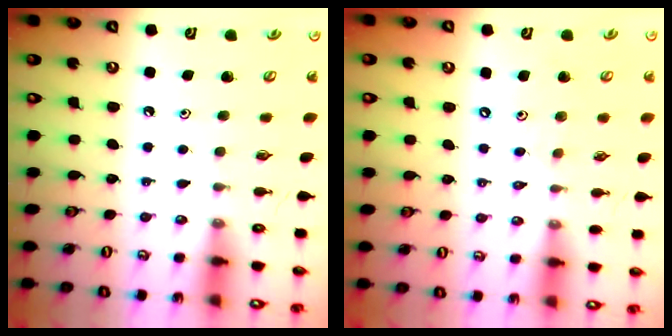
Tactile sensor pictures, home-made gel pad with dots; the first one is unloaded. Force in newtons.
{"total": 5.5, "press": 5.4, "slide": 0.6}